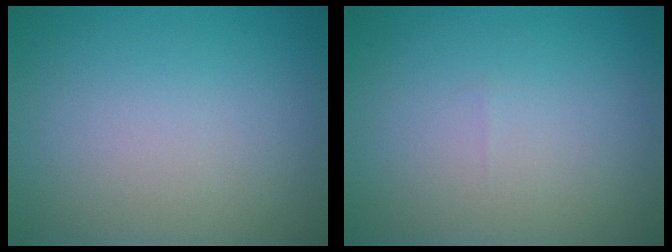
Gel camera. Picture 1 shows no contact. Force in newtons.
{"total": 0.0}